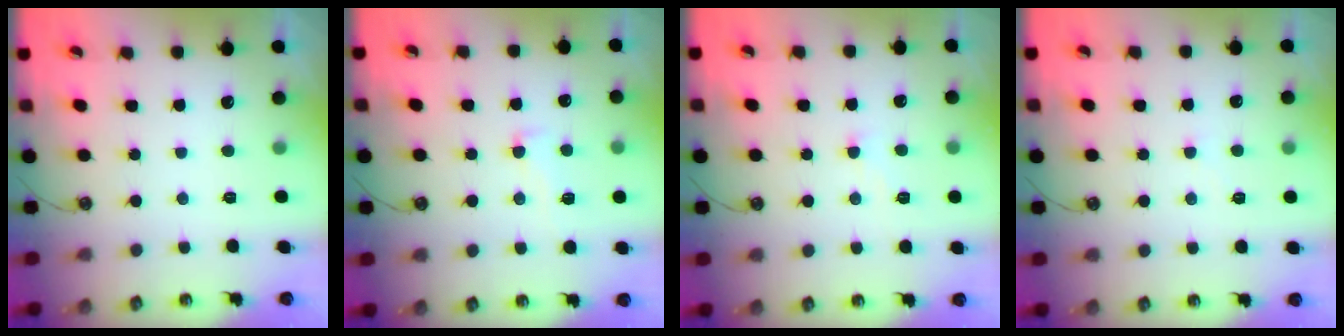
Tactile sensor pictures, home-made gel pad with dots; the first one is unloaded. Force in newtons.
{"total": 1.6, "press": 1.1, "slide": 1.1}
{"total": 0.7, "press": 0.6, "slide": 0.4}
{"total": 1.2, "press": 1.1, "slide": 0.4}